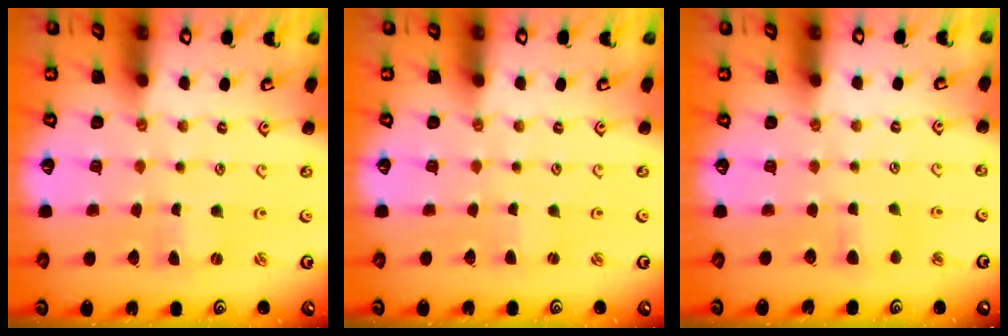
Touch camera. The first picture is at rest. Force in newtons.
{"total": 1.5, "press": 1.5, "slide": 0.3}
{"total": 4.6, "press": 4.5, "slide": 0.7}